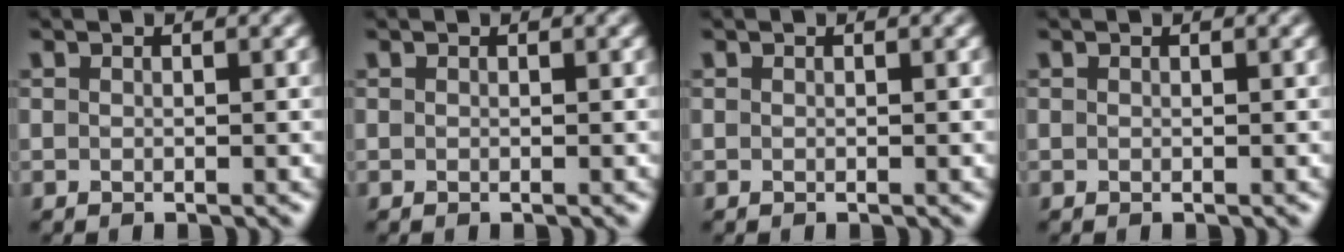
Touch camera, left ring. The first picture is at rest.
{"total": 0.0}
{"total": 0.0}
{"total": 0.0}